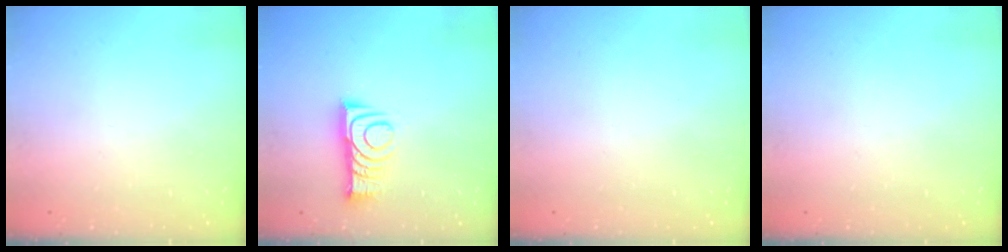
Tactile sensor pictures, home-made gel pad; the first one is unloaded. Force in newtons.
{"total": 9.6, "press": 9.6, "slide": 0.1}
{"total": 1.7, "press": 1.6, "slide": 0.1}
{"total": 0.0}